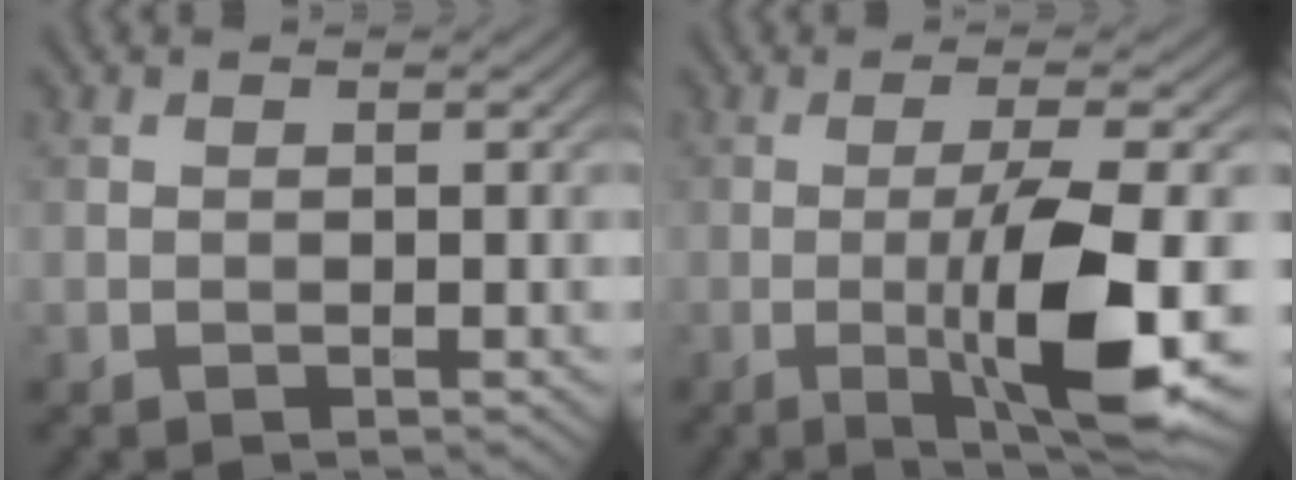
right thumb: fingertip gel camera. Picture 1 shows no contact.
{"total": 10.9, "force": [-2.5, 1.7, 10.4], "torque": [-0.166, 0.001, -0.043]}